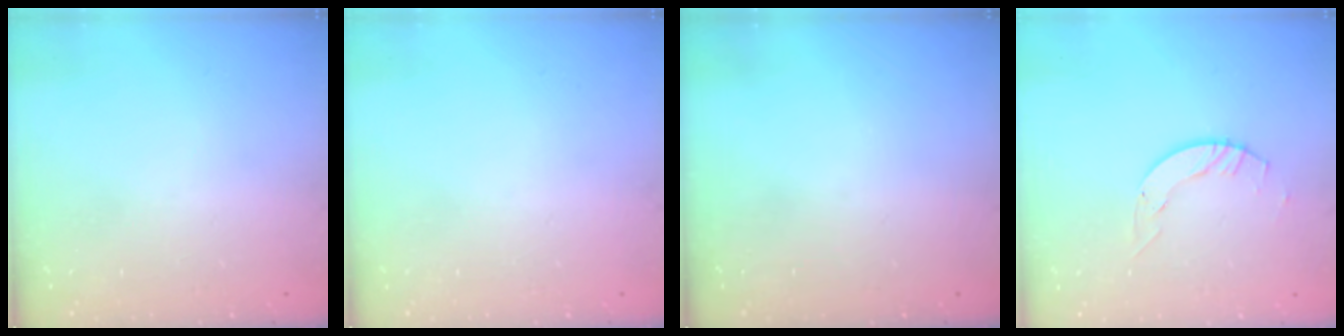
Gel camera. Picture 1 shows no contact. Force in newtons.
{"total": 0.0}
{"total": 0.0}
{"total": 2.1, "press": 2.1, "slide": 0.3}